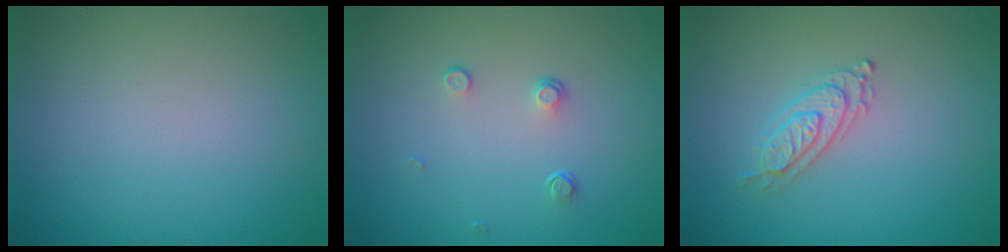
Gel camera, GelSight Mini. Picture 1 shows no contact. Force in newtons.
{"total": 1.0, "press": 0.7, "slide": 0.8}
{"total": 2.2, "press": 2.0, "slide": 0.8}